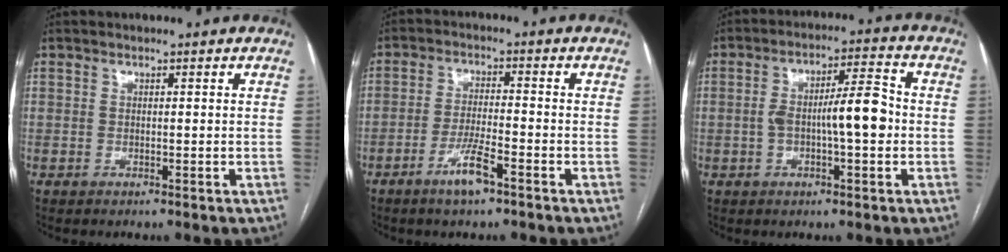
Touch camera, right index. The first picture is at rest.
{"total": 5.4, "force": [-3.4, 0.6, 4.2], "torque": [-0.082, -0.004, -0.063]}
{"total": 8.6, "force": [-0.9, 1.7, 8.4], "torque": [-0.146, 0.019, -0.016]}